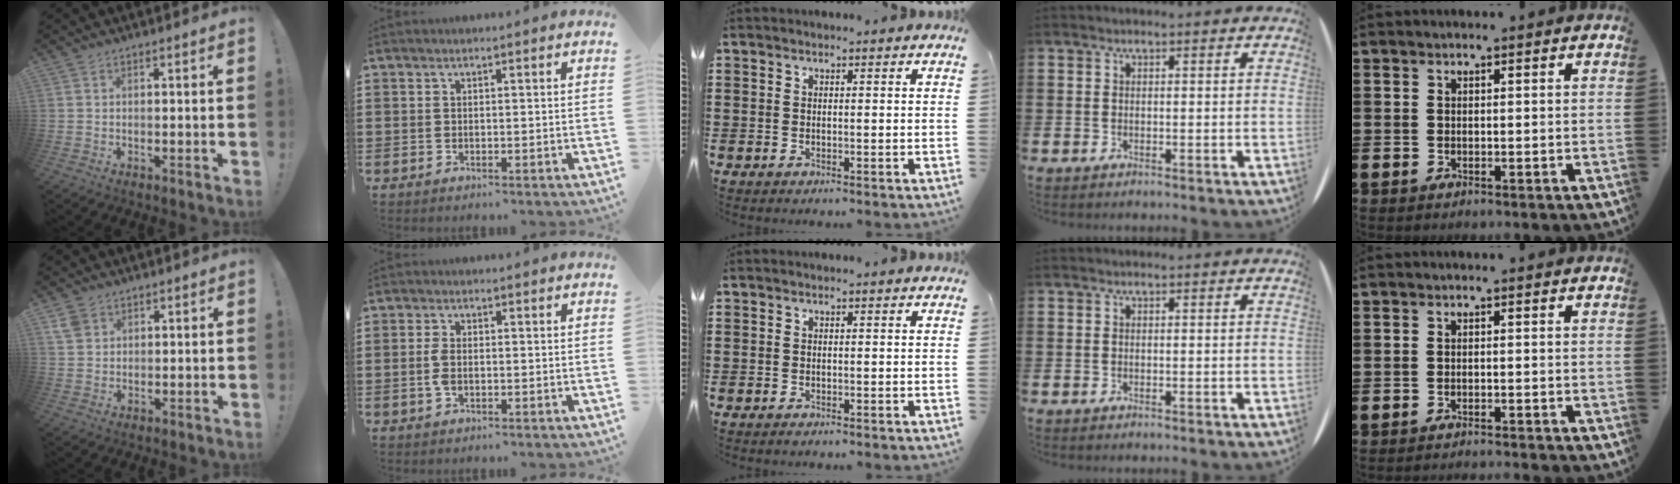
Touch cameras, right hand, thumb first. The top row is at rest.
{"thumb": {"total": 4.1, "force": [2.4, 2.9, 1.7], "torque": [-0.030, -0.005, 0.048]}, "index": {"total": 2.6, "force": [-0.4, 1.1, 2.3], "torque": [-0.058, -0.006, -0.011]}, "little": {"total": 1.0, "force": [-1.0, -0.3, 0.0], "torque": [0.001, 0.001, -0.020]}}